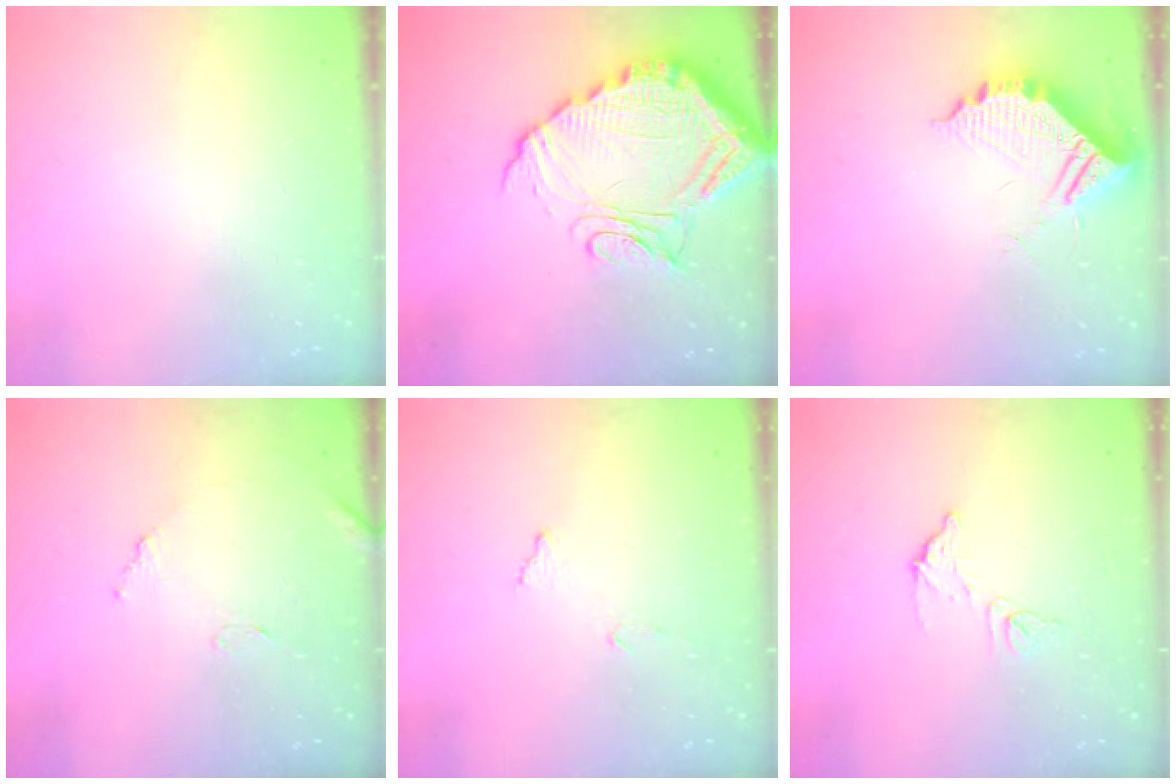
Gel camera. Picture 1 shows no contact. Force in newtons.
{"total": 18.8, "press": 18.7, "slide": 1.7}
{"total": 10.8, "press": 10.7, "slide": 1.0}
{"total": 7.8, "press": 7.8, "slide": 0.5}
{"total": 7.1, "press": 7.1, "slide": 0.4}
{"total": 8.0, "press": 8.0, "slide": 0.4}